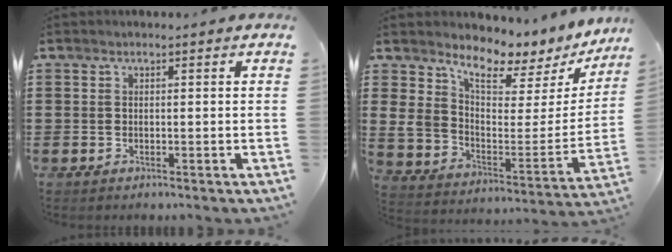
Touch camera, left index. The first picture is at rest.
{"total": 6.2, "force": [5.3, 2.7, 1.8], "torque": [-0.061, -0.046, 0.089]}